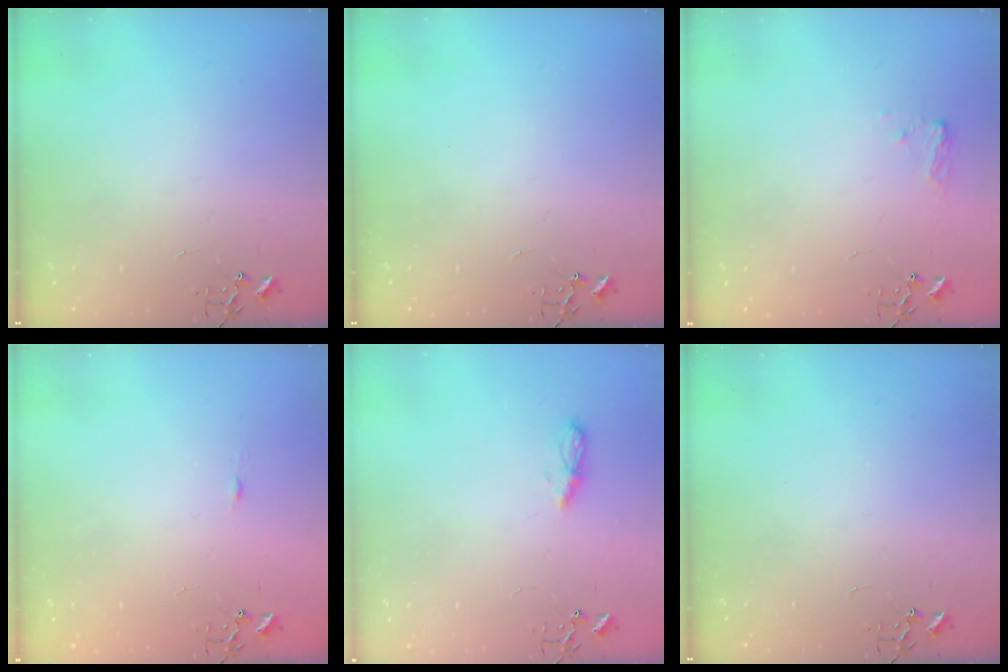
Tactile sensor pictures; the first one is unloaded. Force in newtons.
{"total": 0.0}
{"total": 7.2, "press": 7.2, "slide": 0.5}
{"total": 3.3, "press": 3.3, "slide": 0.4}
{"total": 5.1, "press": 5.1, "slide": 0.5}
{"total": 0.0}